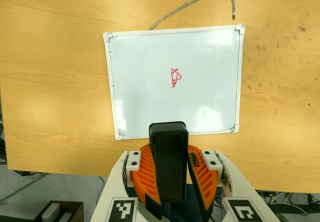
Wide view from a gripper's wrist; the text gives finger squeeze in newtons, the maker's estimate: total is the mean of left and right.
{"total": 10.8, "left": 10.5, "right": 11.0}